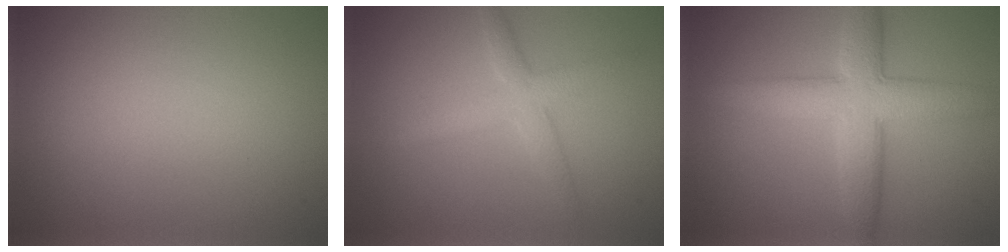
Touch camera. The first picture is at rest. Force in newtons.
{"total": 2.8, "press": 2.8, "slide": 0.0}
{"total": 6.8, "press": 6.8, "slide": 0.1}